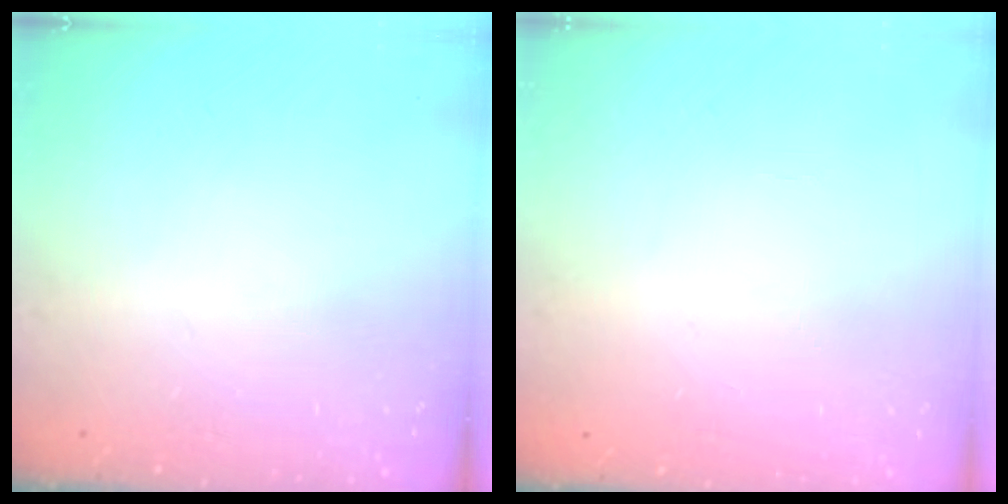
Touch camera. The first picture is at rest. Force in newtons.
{"total": 0.0}